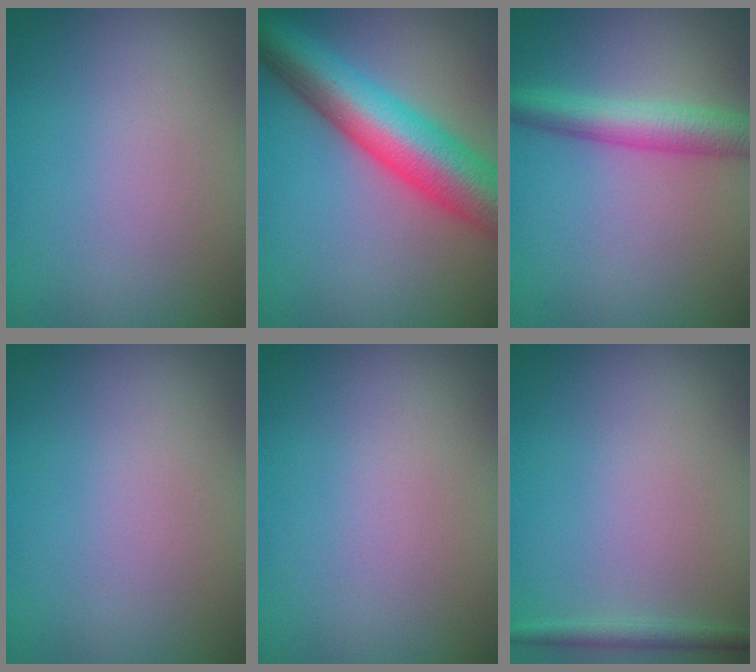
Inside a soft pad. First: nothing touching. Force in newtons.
{"total": 10.3, "press": 10.3, "slide": 0.3}
{"total": 4.4, "press": 4.4, "slide": 0.1}
{"total": 0.0}
{"total": 0.0}
{"total": 1.4, "press": 1.4, "slide": 0.1}